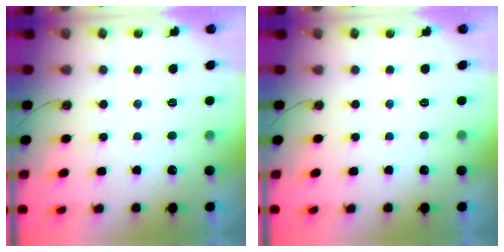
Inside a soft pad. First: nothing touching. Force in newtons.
{"total": 0.0}